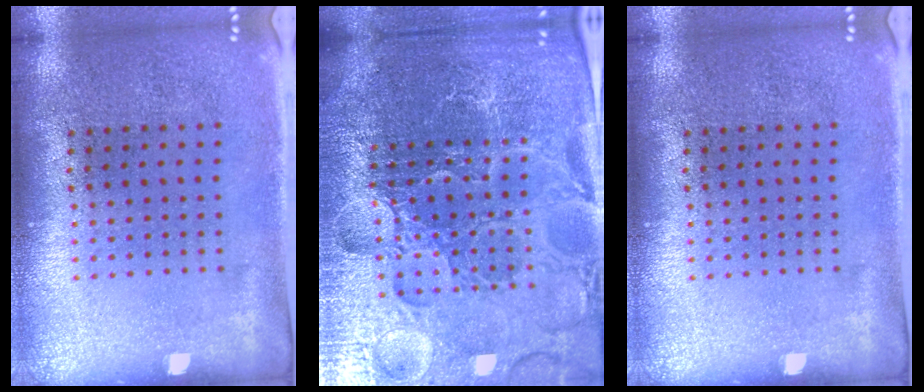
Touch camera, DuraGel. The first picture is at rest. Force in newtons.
{"total": 6.2, "press": 5.5, "slide": 2.7}
{"total": 0.0}